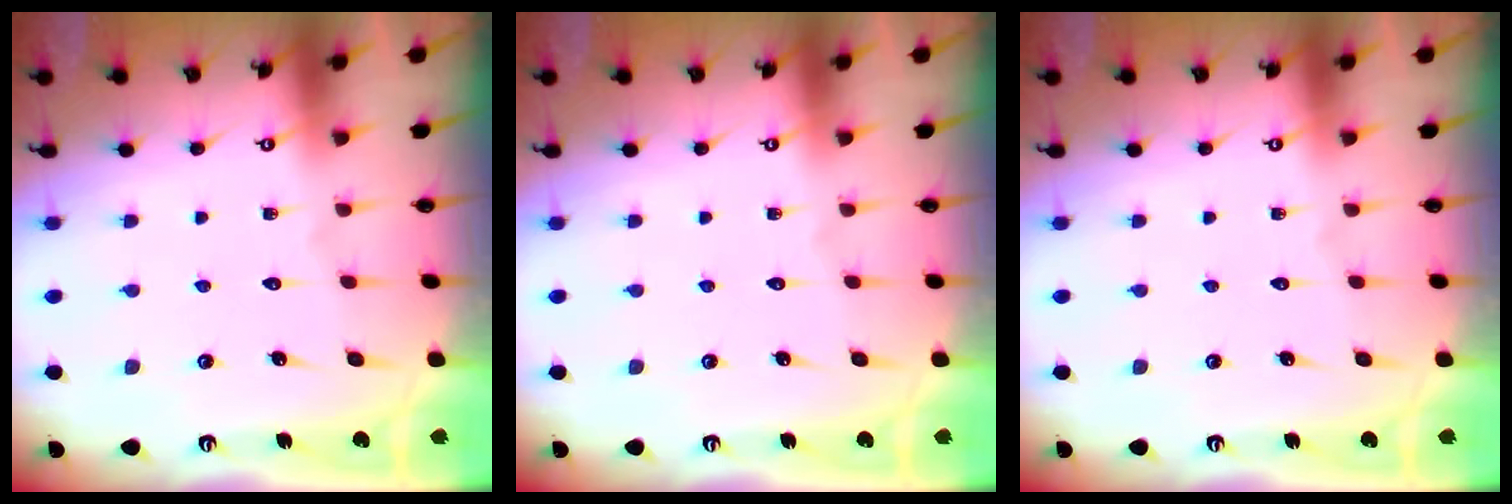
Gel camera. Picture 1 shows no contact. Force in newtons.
{"total": 0.0}
{"total": 0.0}